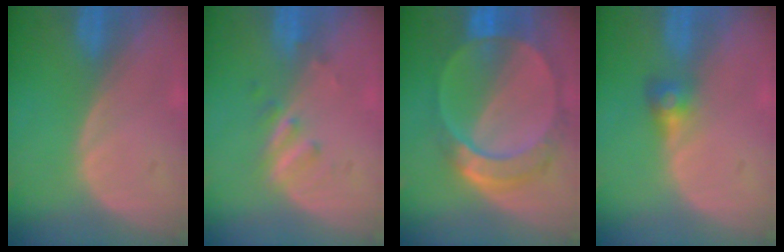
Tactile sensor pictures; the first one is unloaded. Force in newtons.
{"total": 2.8, "press": 2.6, "slide": 1.2}
{"total": 9.5, "press": 8.2, "slide": 4.8}
{"total": 2.8, "press": 2.6, "slide": 0.9}